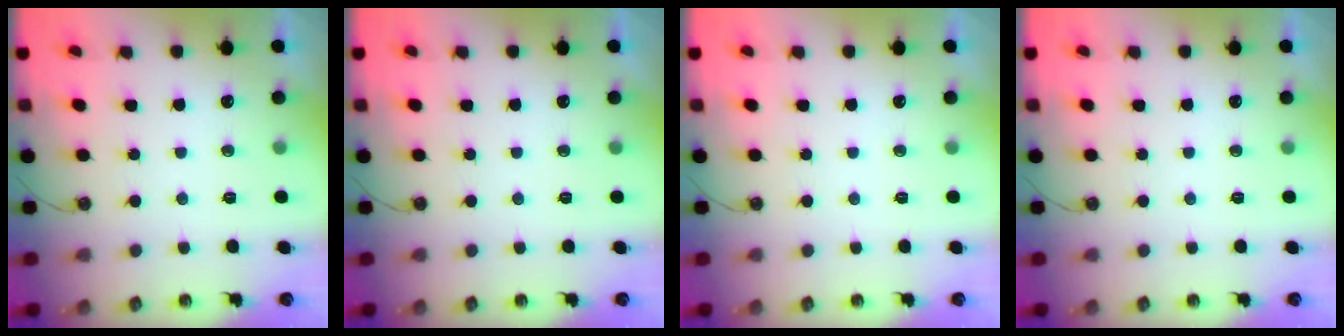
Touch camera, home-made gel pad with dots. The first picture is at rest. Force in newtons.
{"total": 0.0}
{"total": 0.0}
{"total": 0.0}